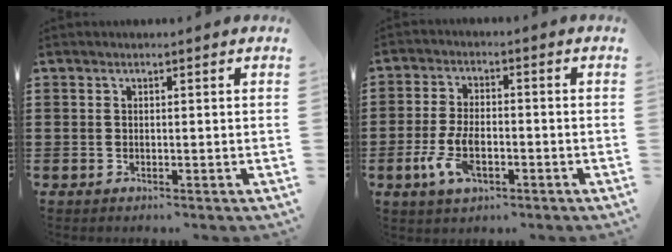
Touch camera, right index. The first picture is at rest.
{"total": 6.5, "force": [-2.3, 3.2, 5.2], "torque": [-0.121, -0.001, -0.048]}